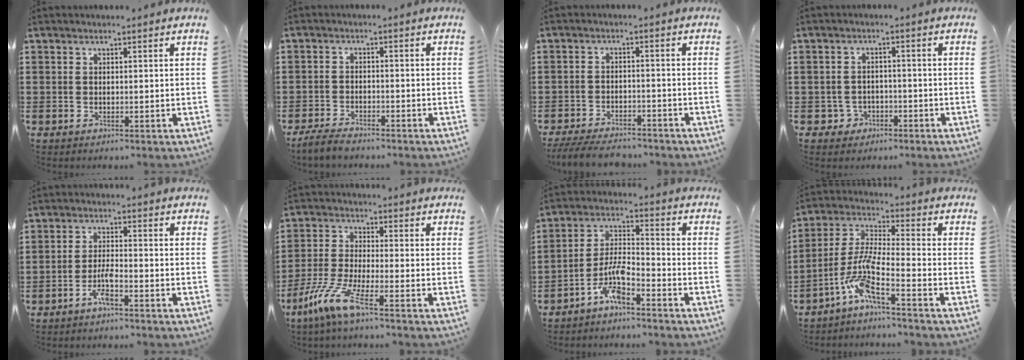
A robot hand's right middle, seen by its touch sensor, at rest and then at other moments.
{"total": 3.4, "force": [-3.2, 1.0, 0.8], "torque": [-0.030, 0.003, -0.070]}
{"total": 4.9, "force": [-4.6, 0.9, 1.3], "torque": [-0.032, -0.001, -0.094]}
{"total": 2.8, "force": [-2.0, 1.9, 0.5], "torque": [-0.018, 0.003, -0.045]}
{"total": 3.6, "force": [-2.3, 0.5, 2.7], "torque": [-0.062, 0.000, -0.046]}
{"total": 8.1, "force": [-5.4, 1.2, 5.9], "torque": [-0.141, -0.014, -0.109]}
{"total": 6.1, "force": [-4.5, 1.1, 4.0], "torque": [-0.098, -0.003, -0.093]}
{"total": 7.7, "force": [-5.2, 0.5, 5.7], "torque": [-0.138, -0.019, -0.106]}